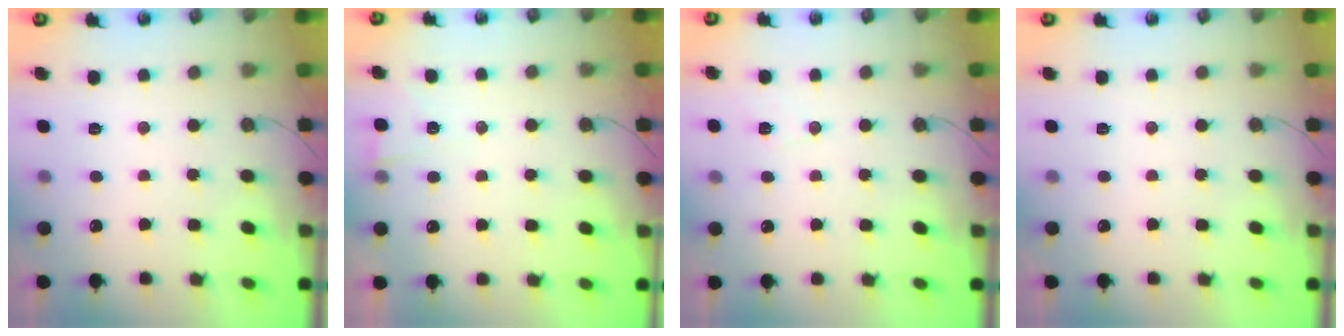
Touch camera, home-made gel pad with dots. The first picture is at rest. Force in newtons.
{"total": 2.7, "press": 2.3, "slide": 1.5}
{"total": 5.0, "press": 4.9, "slide": 0.5}
{"total": 0.0}